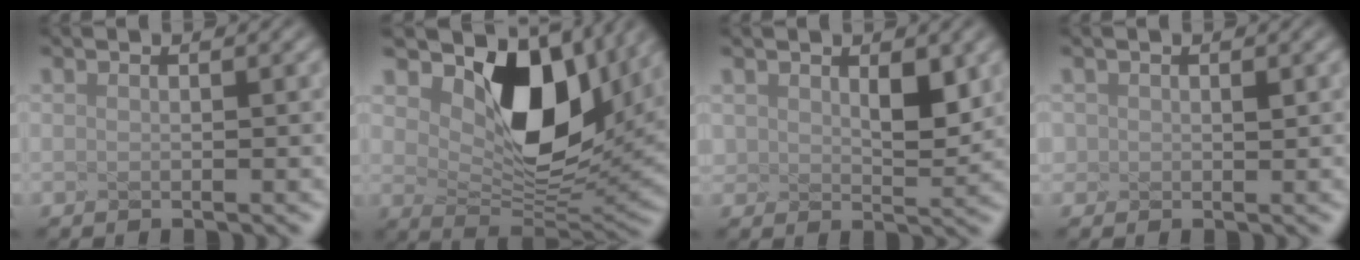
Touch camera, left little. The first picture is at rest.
{"total": 6.4, "force": [2.2, 3.7, 4.8], "torque": [-0.108, -0.030, 0.079]}
{"total": 0.8, "force": [0.3, -0.1, 0.7], "torque": [-0.046, -0.015, 0.050]}
{"total": 1.6, "force": [-0.6, -1.0, -1.1], "torque": [-0.015, -0.012, 0.033]}